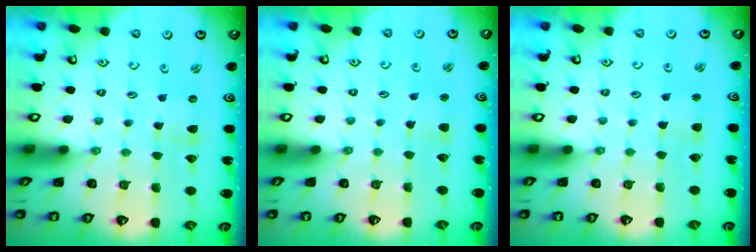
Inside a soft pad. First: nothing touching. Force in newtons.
{"total": 2.2, "press": 2.2, "slide": 0.3}
{"total": 2.1, "press": 2.0, "slide": 0.3}